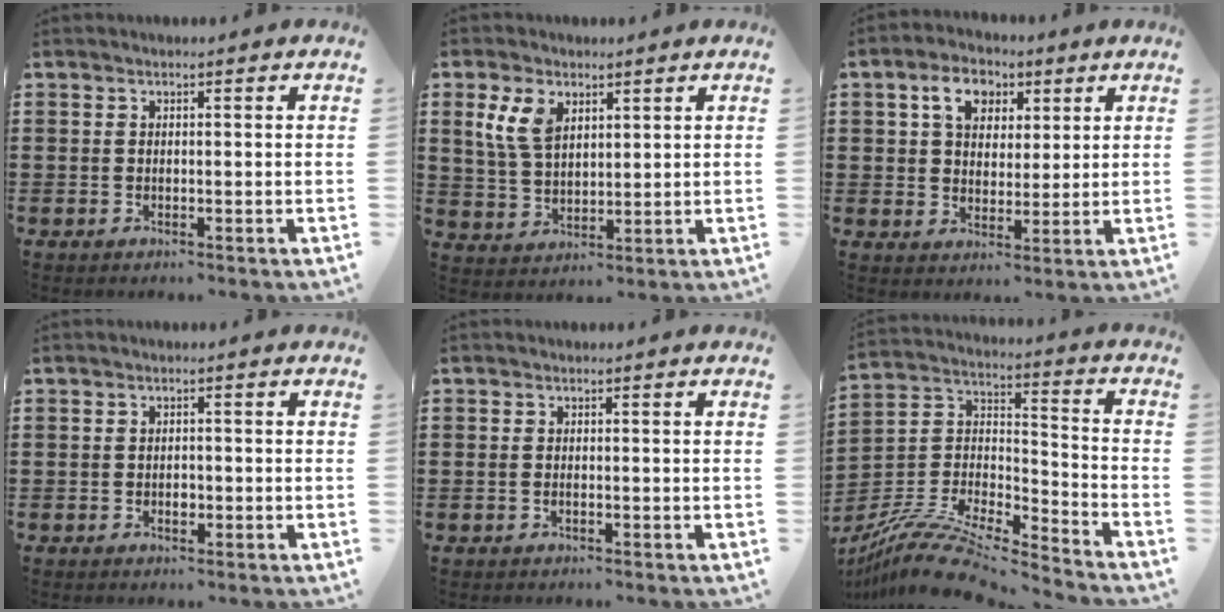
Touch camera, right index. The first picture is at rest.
{"total": 6.3, "force": [2.8, 3.7, 4.2], "torque": [-0.102, 0.006, 0.051]}
{"total": 6.5, "force": [3.0, 4.7, 3.3], "torque": [-0.064, 0.007, 0.048]}
{"total": 1.4, "force": [-0.4, 0.7, 1.2], "torque": [-0.023, -0.003, -0.006]}
{"total": 0.5, "force": [-0.2, 0.1, 0.5], "torque": [-0.011, -0.005, -0.003]}
{"total": 12.2, "force": [-10.3, 3.0, 5.8], "torque": [-0.121, 0.025, -0.203]}